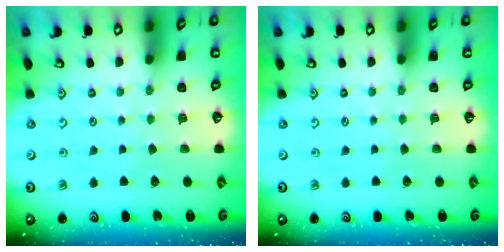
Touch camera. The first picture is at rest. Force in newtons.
{"total": 0.0}